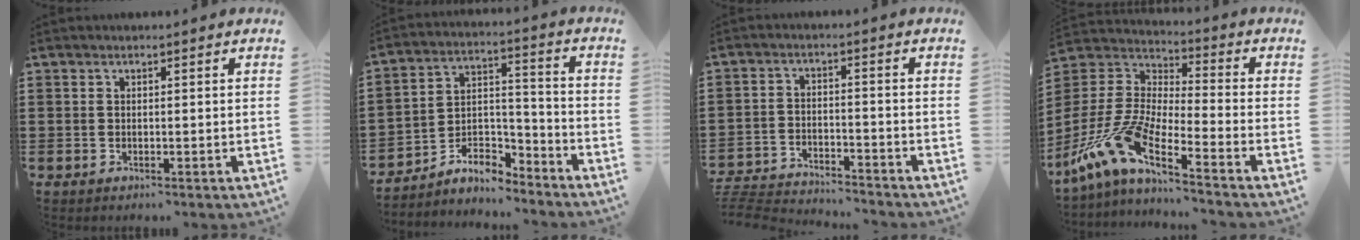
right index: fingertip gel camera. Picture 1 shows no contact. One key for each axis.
{"total": 7.0, "fx": -6.0, "fy": 2.6, "fz": 2.6, "tx": -0.050, "ty": 0.010, "tz": -0.116}
{"total": 4.3, "fx": -4.3, "fy": 0.2, "fz": 0.4, "tx": -0.025, "ty": -0.003, "tz": -0.095}
{"total": 9.8, "fx": -7.2, "fy": 2.1, "fz": 6.3, "tx": -0.173, "ty": -0.016, "tz": -0.156}